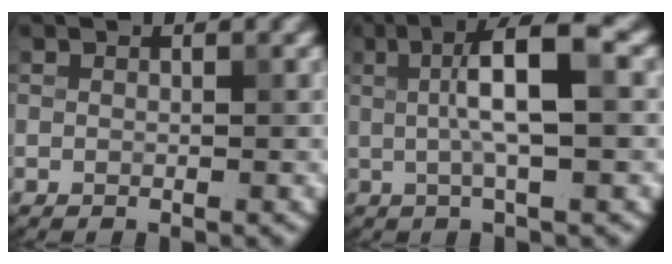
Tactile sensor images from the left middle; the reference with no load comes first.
{"total": 6.1, "force": [1.0, 1.1, 5.9], "torque": [-0.098, 0.017, 0.012]}